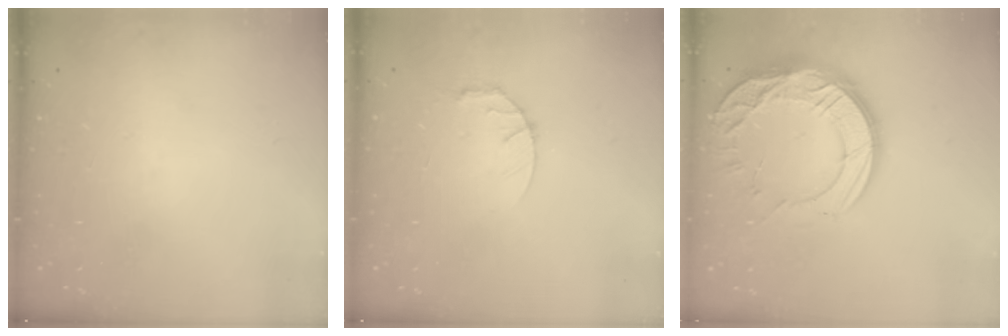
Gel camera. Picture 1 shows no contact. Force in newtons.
{"total": 3.1, "press": 3.1, "slide": 0.4}
{"total": 17.2, "press": 17.2, "slide": 1.0}